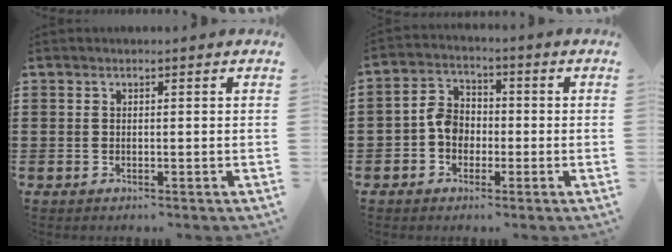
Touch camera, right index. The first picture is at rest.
{"total": 5.2, "force": [-1.2, 4.0, 3.1], "torque": [-0.078, 0.008, -0.028]}